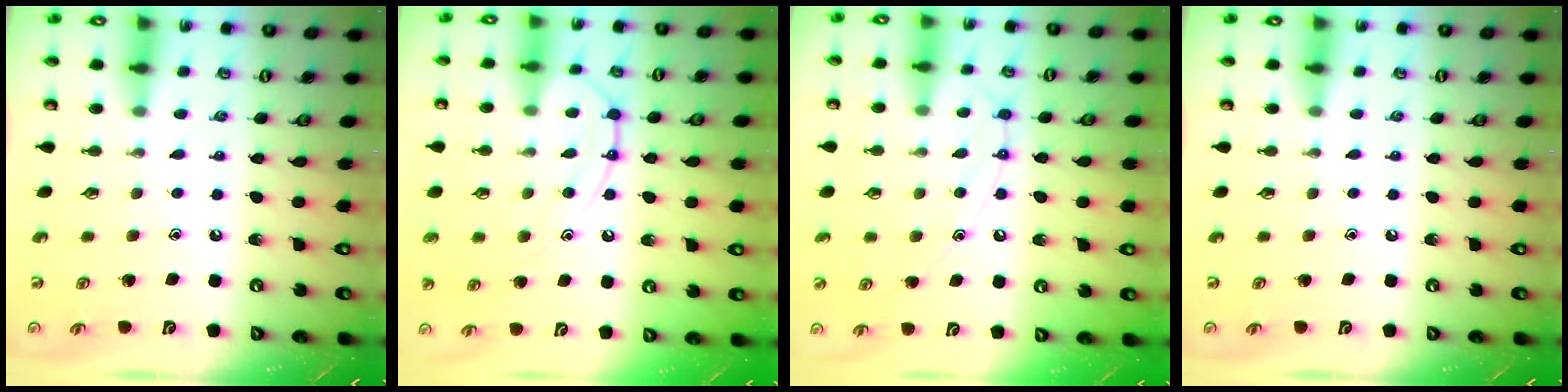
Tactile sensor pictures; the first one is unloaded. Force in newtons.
{"total": 13.5, "press": 13.4, "slide": 1.3}
{"total": 10.9, "press": 10.9, "slide": 1.0}
{"total": 0.0}